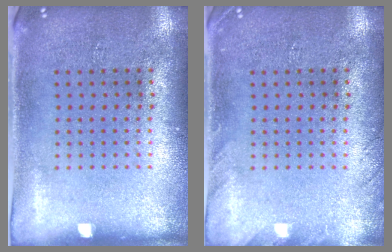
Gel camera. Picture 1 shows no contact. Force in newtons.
{"total": 1.2, "press": 1.2, "slide": 0.1}